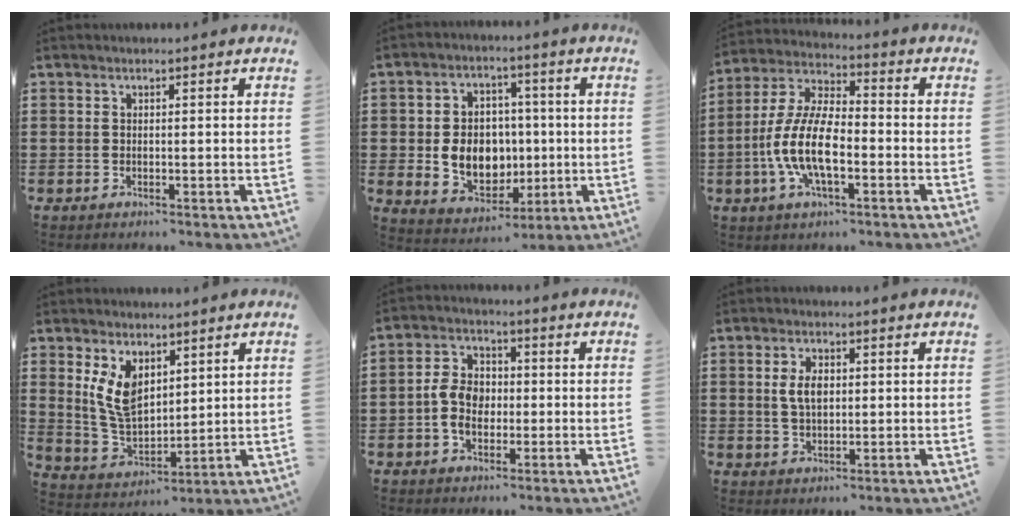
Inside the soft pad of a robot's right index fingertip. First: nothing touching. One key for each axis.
{"total": 8.6, "fx": -0.3, "fy": 7.2, "fz": 4.7, "tx": -0.089, "ty": 0.009, "tz": -0.004}
{"total": 11.1, "fx": -3.3, "fy": 4.5, "fz": 9.6, "tx": -0.228, "ty": -0.008, "tz": -0.068}
{"total": 8.1, "fx": 3.6, "fy": 4.8, "fz": 5.4, "tx": -0.133, "ty": -0.002, "tz": 0.067}
{"total": 5.9, "fx": -1.1, "fy": 4.0, "fz": 4.1, "tx": -0.103, "ty": 0.001, "tz": -0.025}
{"total": 4.1, "fx": 0.6, "fy": 2.2, "fz": 3.4, "tx": -0.078, "ty": 0.006, "tz": 0.007}